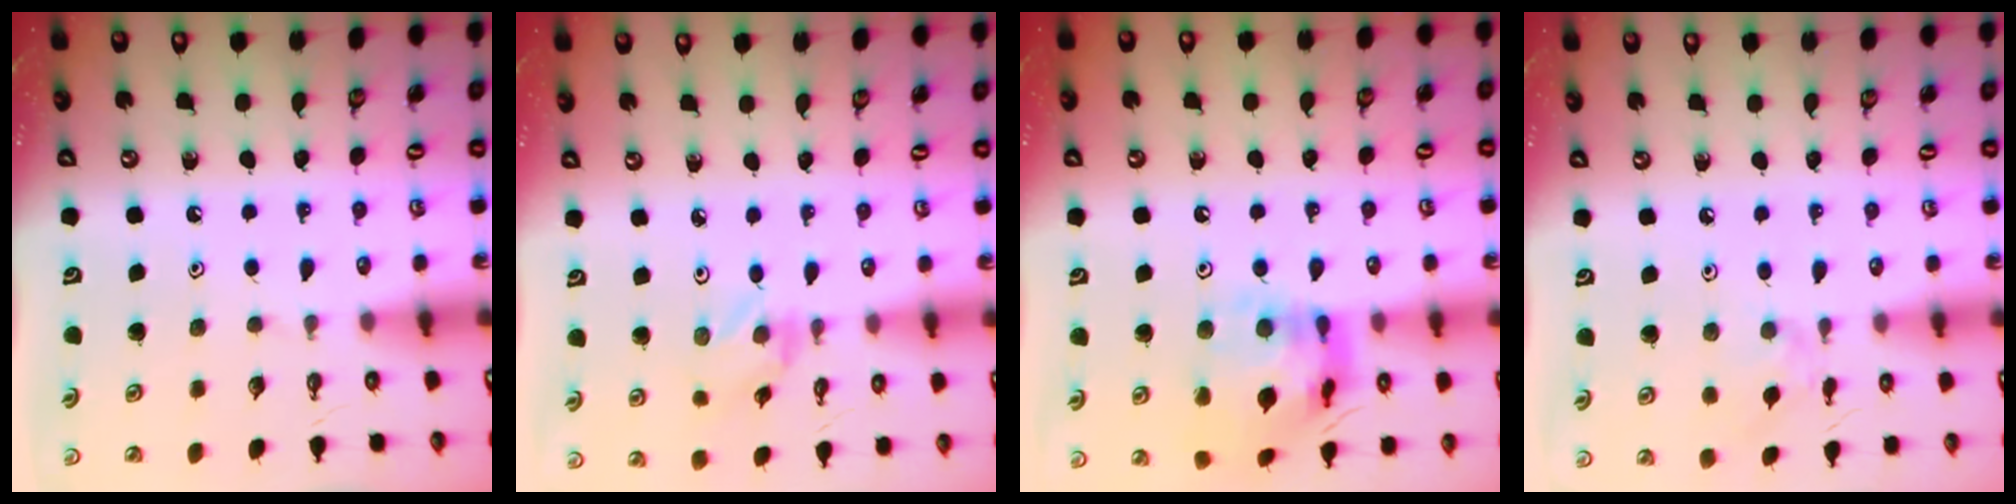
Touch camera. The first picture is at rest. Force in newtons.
{"total": 1.1, "press": 1.0, "slide": 0.4}
{"total": 15.4, "press": 15.3, "slide": 1.6}
{"total": 2.4, "press": 2.4, "slide": 0.4}